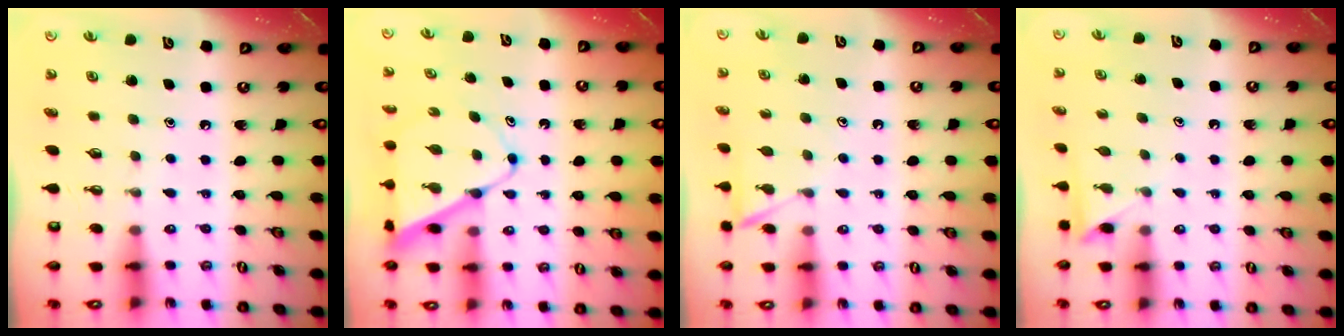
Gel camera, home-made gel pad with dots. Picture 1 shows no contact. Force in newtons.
{"total": 9.3, "press": 9.2, "slide": 0.7}
{"total": 7.9, "press": 7.8, "slide": 0.7}
{"total": 3.3, "press": 3.3, "slide": 0.4}